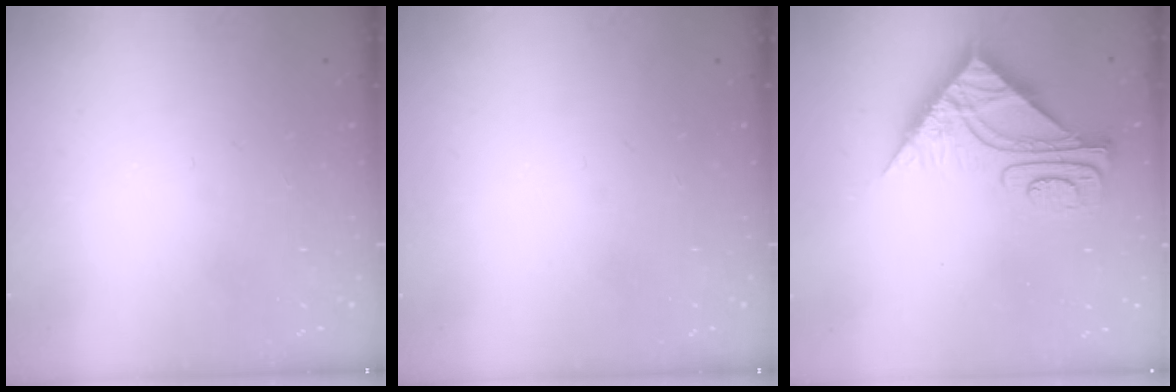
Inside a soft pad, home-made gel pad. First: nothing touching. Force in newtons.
{"total": 0.0}
{"total": 9.0, "press": 9.0, "slide": 0.9}